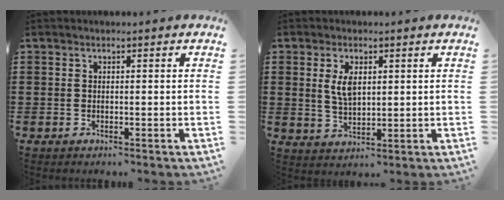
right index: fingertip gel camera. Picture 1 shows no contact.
{"total": 4.3, "force": [1.2, 2.1, 3.6], "torque": [-0.069, 0.004, 0.019]}